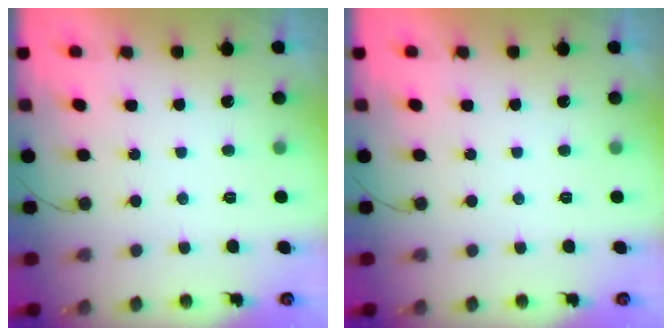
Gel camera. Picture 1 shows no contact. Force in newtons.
{"total": 0.0}